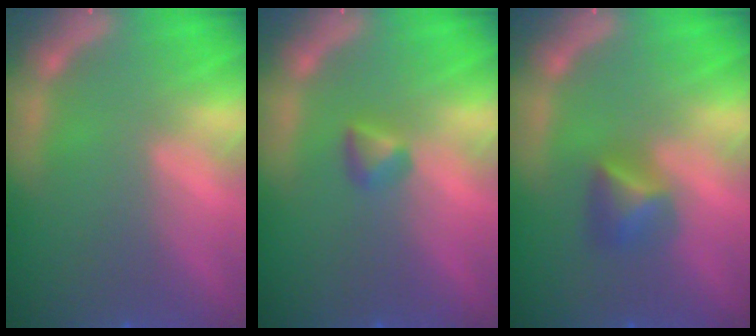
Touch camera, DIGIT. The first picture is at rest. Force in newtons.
{"total": 1.4}
{"total": 2.4}